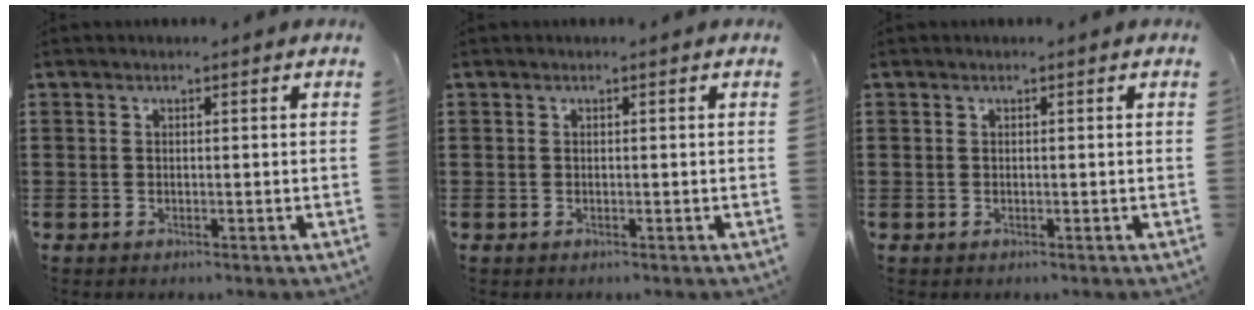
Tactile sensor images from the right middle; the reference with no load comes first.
{"total": 0.0}
{"total": 0.0}